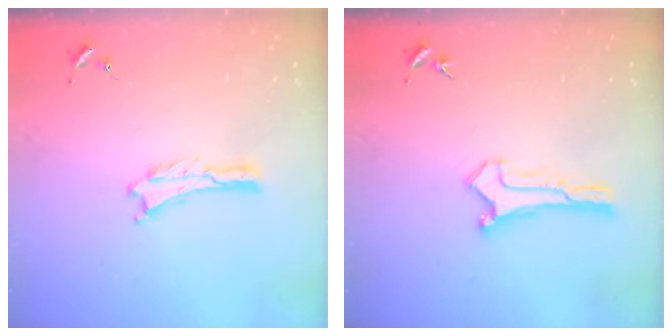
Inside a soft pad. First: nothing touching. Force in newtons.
{"total": 0.0}